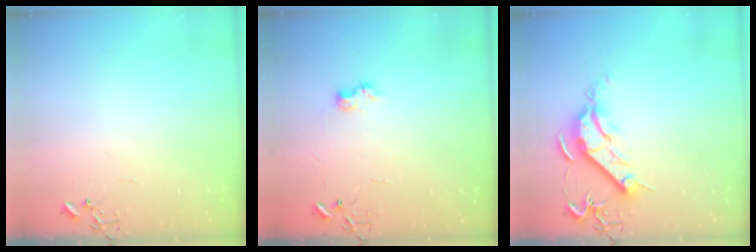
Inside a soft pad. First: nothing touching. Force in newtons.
{"total": 6.7, "press": 6.7, "slide": 0.1}
{"total": 9.3, "press": 9.3, "slide": 0.6}